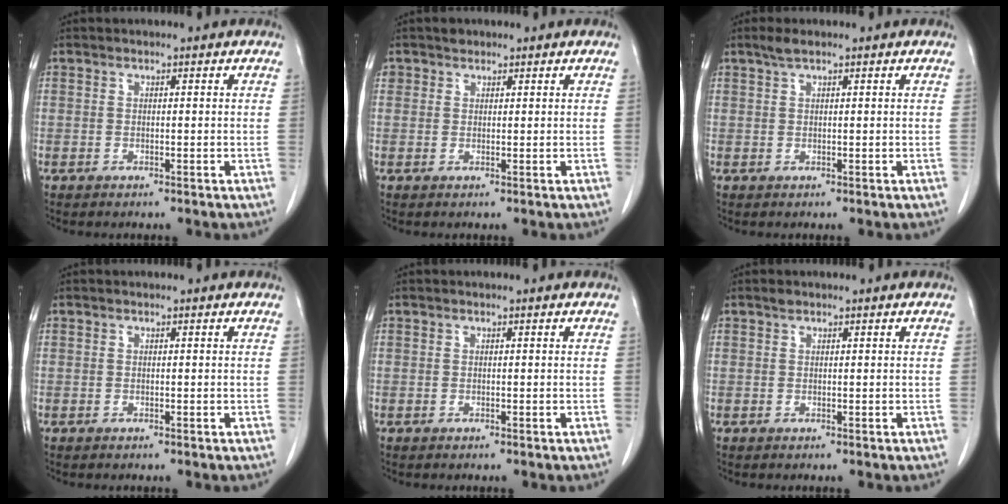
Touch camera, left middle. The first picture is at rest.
{"total": 1.4, "force": [1.0, 1.0, 0.1], "torque": [0.003, 0.005, 0.014]}
{"total": 1.6, "force": [1.2, 0.1, 1.0], "torque": [-0.028, 0.006, 0.026]}
{"total": 0.0}
{"total": 0.0}
{"total": 0.5, "force": [0.5, 0.2, 0.2], "torque": [-0.008, 0.002, 0.009]}